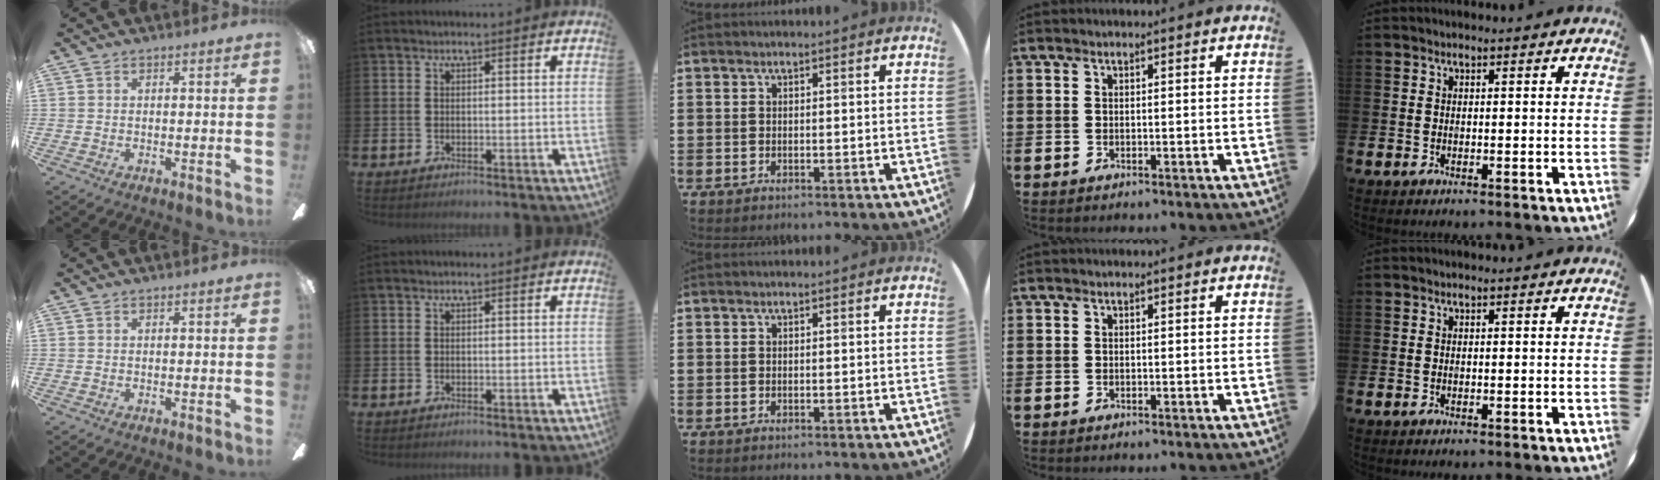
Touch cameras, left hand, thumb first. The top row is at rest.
{}